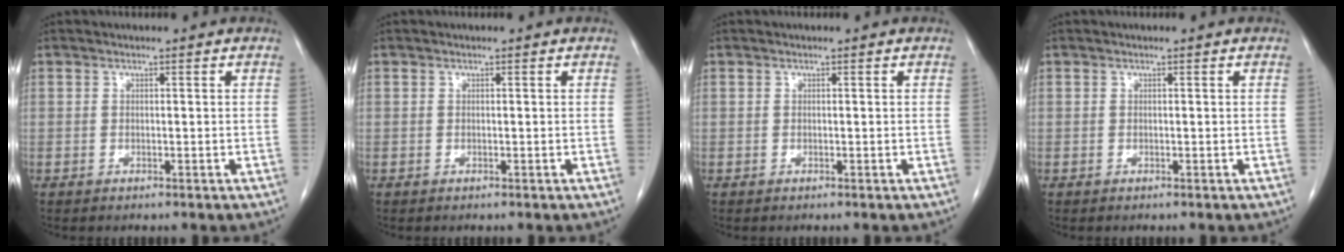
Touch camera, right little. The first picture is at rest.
{"total": 0.0}
{"total": 0.0}
{"total": 0.0}